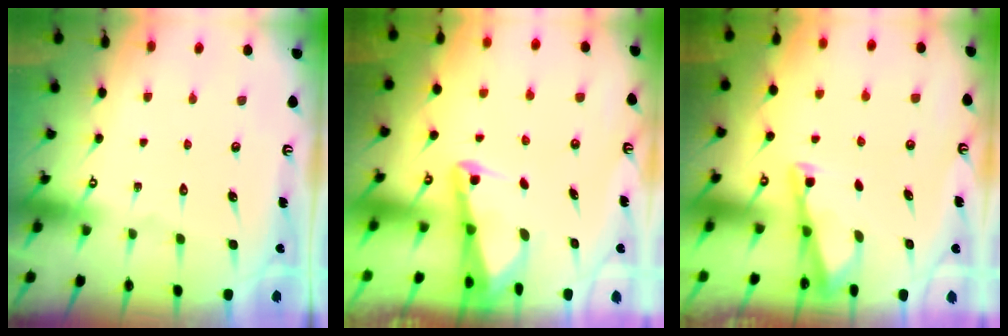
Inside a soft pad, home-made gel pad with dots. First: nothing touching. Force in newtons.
{"total": 2.7, "press": 2.6, "slide": 0.6}
{"total": 3.3, "press": 3.3, "slide": 0.3}